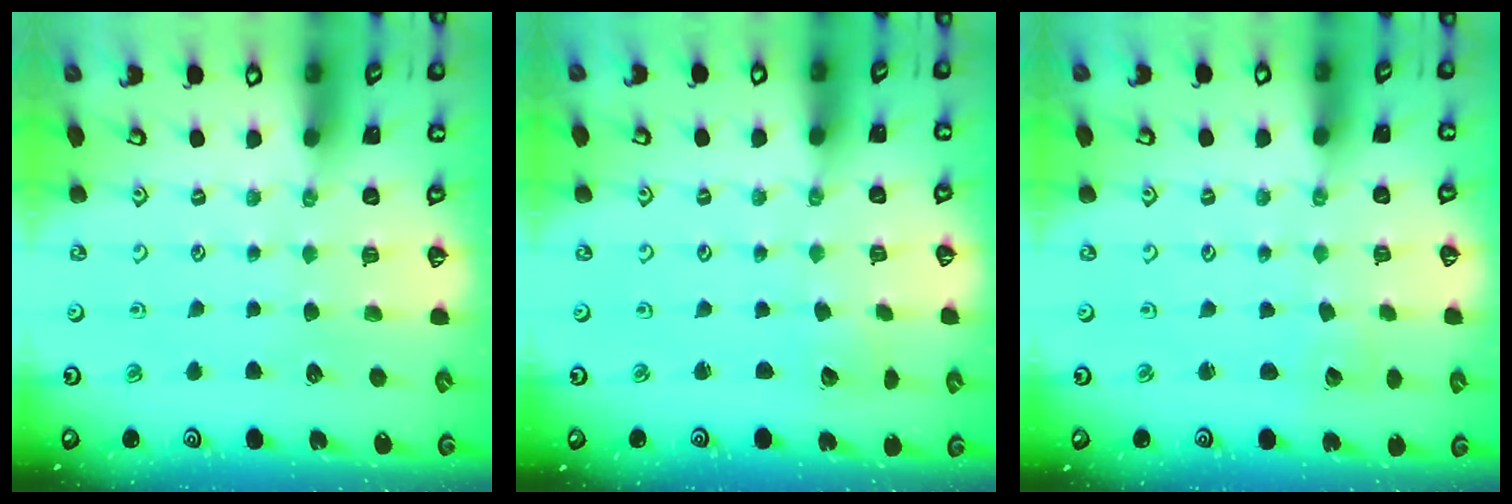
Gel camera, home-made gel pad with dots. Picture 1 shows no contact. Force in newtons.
{"total": 2.4, "press": 2.4, "slide": 0.2}
{"total": 1.6, "press": 1.6, "slide": 0.2}